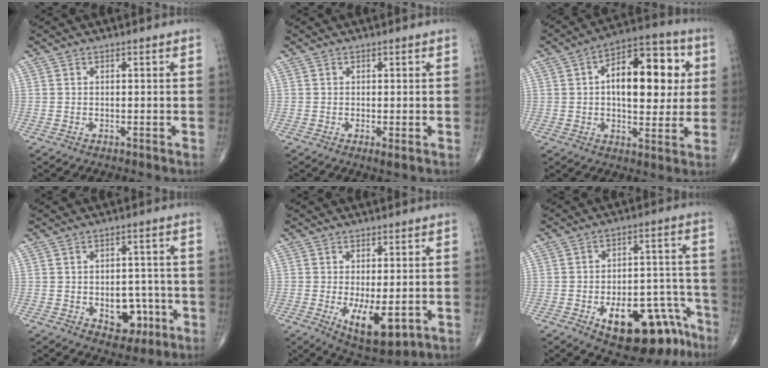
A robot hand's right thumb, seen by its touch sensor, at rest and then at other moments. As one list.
[{"total": 1.3, "force": [-0.4, 0.3, 1.2], "torque": [-0.025, -0.006, -0.009]}, {"total": 17.5, "force": [2.8, 9.1, 14.6], "torque": [-0.174, 0.013, 0.034]}, {"total": 7.9, "force": [-2.4, 5.4, 5.3], "torque": [-0.034, 0.020, -0.022]}, {"total": 10.0, "force": [-2.5, 4.2, 8.7], "torque": [-0.134, -0.018, -0.026]}, {"total": 18.0, "force": [-9.9, 8.5, 12.5], "torque": [-0.120, 0.076, -0.128]}]